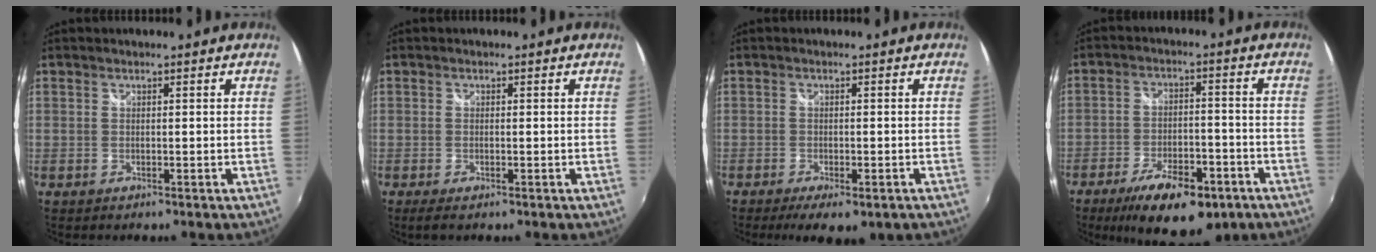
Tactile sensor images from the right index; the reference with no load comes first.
{"total": 1.8, "force": [-0.8, 0.3, 1.7], "torque": [-0.032, -0.006, -0.011]}
{"total": 7.5, "force": [-5.0, 2.5, 5.1], "torque": [-0.106, -0.029, -0.073]}
{"total": 16.3, "force": [-10.4, 6.6, 10.7], "torque": [-0.195, -0.016, -0.150]}